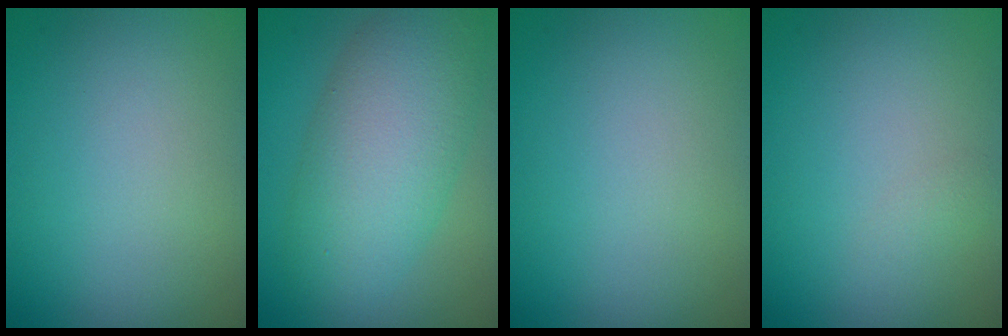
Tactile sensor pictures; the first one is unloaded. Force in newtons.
{"total": 7.8, "press": 7.8, "slide": 0.2}
{"total": 0.0}
{"total": 0.6, "press": 0.6, "slide": 0.0}